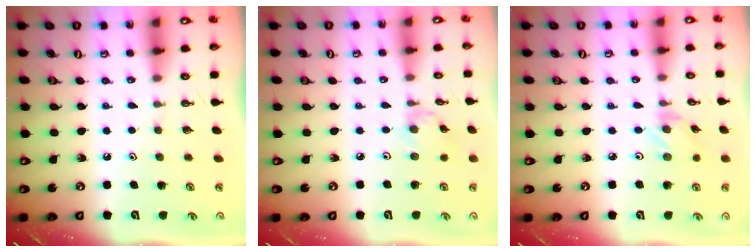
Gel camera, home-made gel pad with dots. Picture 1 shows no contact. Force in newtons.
{"total": 1.7, "press": 1.6, "slide": 0.4}
{"total": 1.2, "press": 1.2, "slide": 0.3}